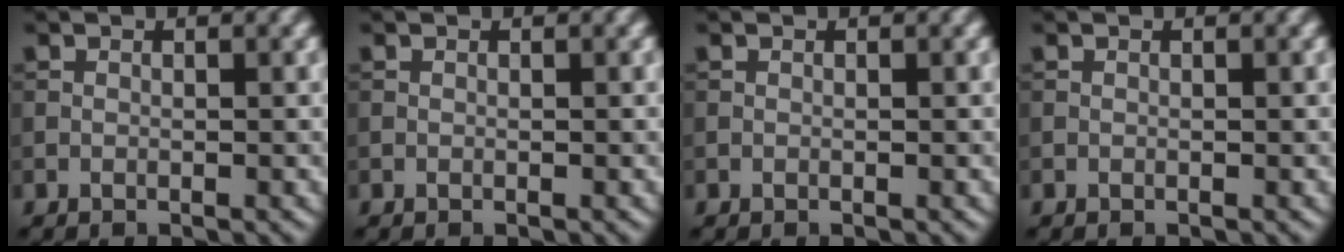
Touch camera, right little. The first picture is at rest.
{"total": 0.0}
{"total": 0.0}
{"total": 0.0}